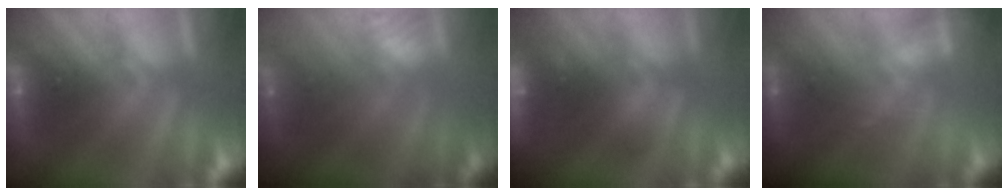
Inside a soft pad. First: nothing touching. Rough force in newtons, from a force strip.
{"total": 2.4}
{"total": 9.2}
{"total": 1.8}